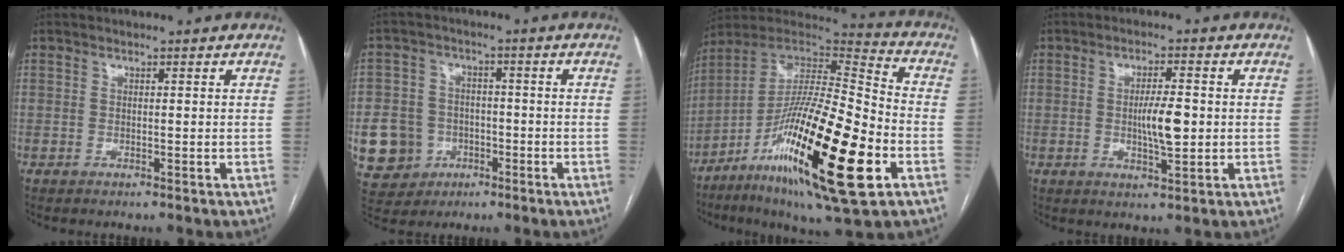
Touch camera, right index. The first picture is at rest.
{"total": 8.5, "force": [-2.4, 7.9, 2.2], "torque": [-0.053, 0.011, -0.028]}
{"total": 26.7, "force": [-10.0, 3.5, 24.5], "torque": [-0.416, -0.041, -0.168]}
{"total": 5.3, "force": [-0.2, 0.9, 5.3], "torque": [-0.093, -0.002, -0.003]}